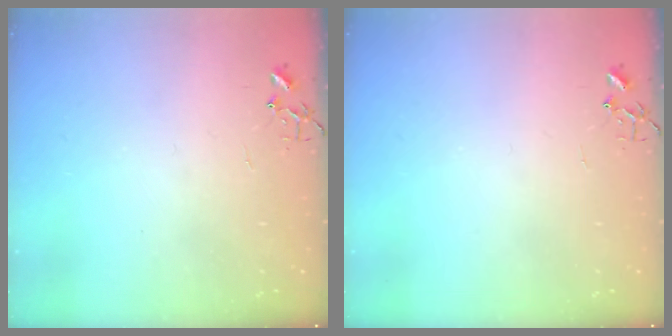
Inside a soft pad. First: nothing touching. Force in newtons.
{"total": 0.0}